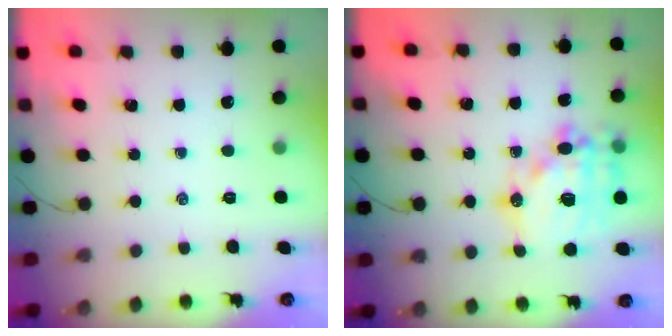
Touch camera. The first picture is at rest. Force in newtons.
{"total": 19.3, "press": 18.9, "slide": 4.1}